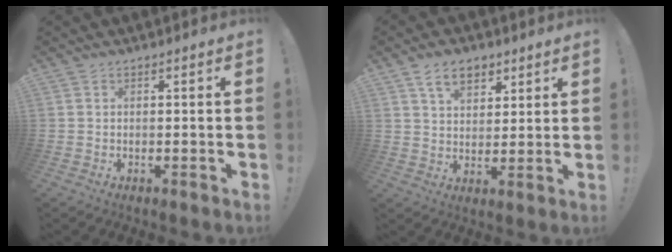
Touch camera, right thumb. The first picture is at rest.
{"total": 8.6, "force": [5.0, 5.4, 4.5], "torque": [-0.072, -0.010, 0.094]}